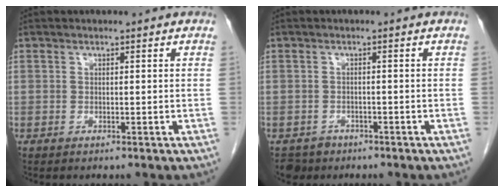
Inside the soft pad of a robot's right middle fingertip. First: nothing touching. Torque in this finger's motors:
{"motor_torque": [0.12, 0.00, -0.02, -0.02]}